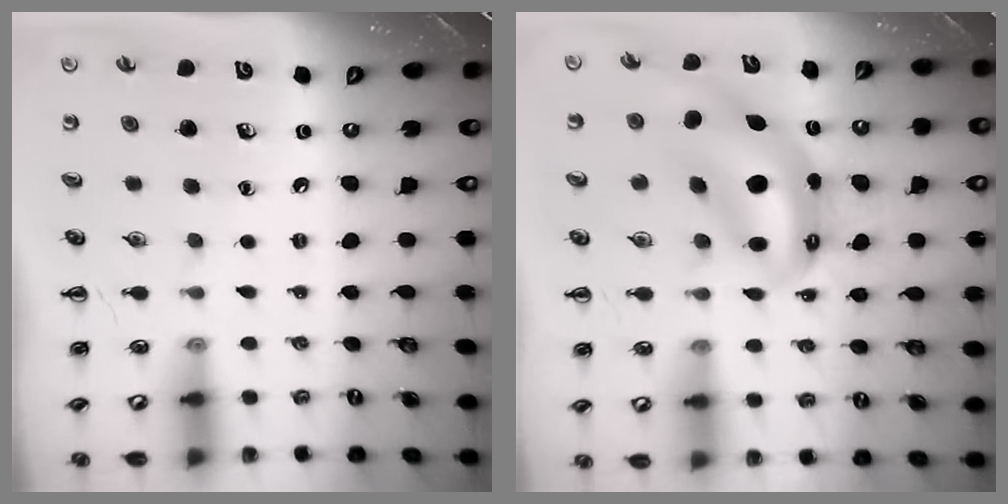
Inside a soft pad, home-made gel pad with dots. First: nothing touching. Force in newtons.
{"total": 10.0, "press": 9.7, "slide": 2.6}